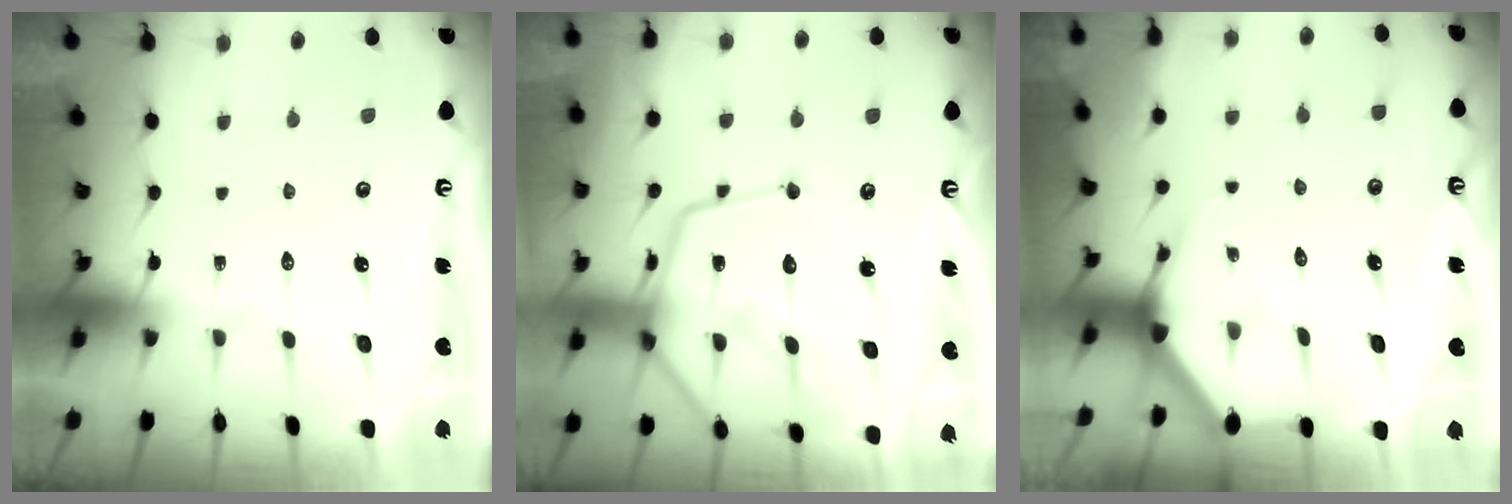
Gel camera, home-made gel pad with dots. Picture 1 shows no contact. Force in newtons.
{"total": 19.1, "press": 19.1, "slide": 1.8}
{"total": 3.4, "press": 3.4, "slide": 0.2}